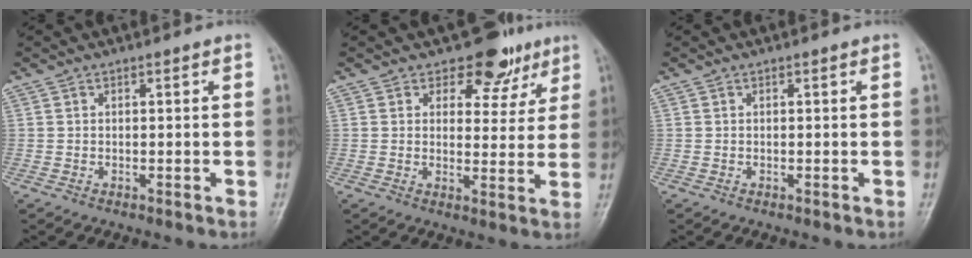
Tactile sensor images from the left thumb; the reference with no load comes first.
{"total": 8.0, "force": [5.5, 5.2, 2.6], "torque": [0.008, -0.029, 0.067]}
{"total": 0.0}